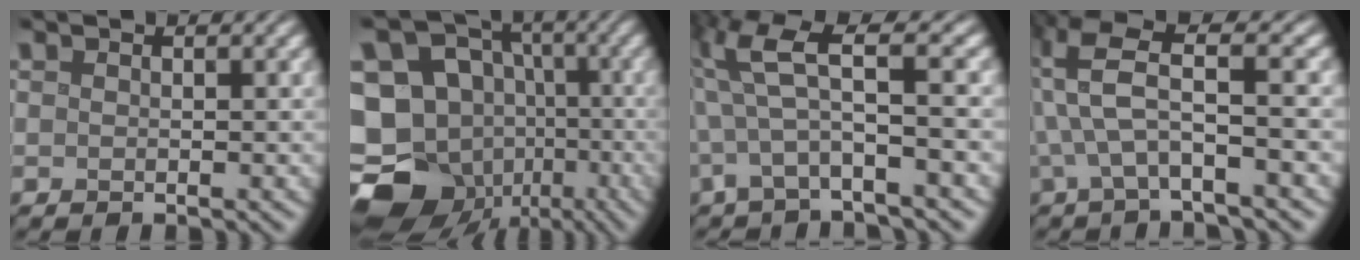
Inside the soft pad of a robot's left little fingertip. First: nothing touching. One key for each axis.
{"total": 17.7, "fx": -6.4, "fy": 14.6, "fz": 7.6, "tx": -0.171, "ty": -0.025, "tz": -0.105}
{"total": 5.6, "fx": 1.0, "fy": 0.9, "fz": 5.4, "tx": -0.116, "ty": 0.008, "tz": 0.017}
{"total": 5.9, "fx": 0.7, "fy": 1.1, "fz": 5.8, "tx": -0.119, "ty": 0.010, "tz": 0.010}